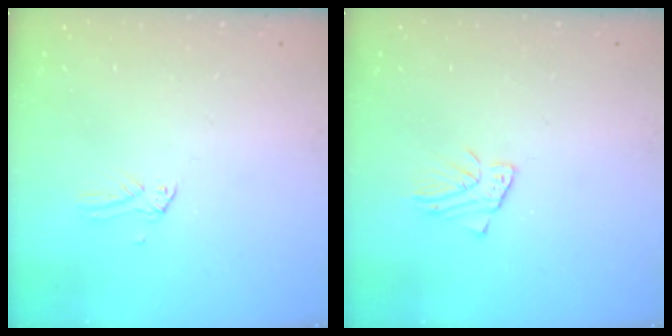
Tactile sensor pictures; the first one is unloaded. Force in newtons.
{"total": 2.2, "press": 2.2, "slide": 0.1}